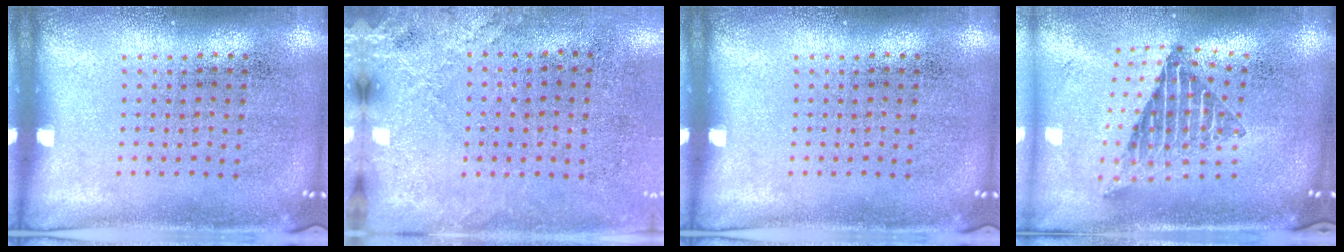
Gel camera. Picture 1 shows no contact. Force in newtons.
{"total": 2.4, "press": 2.0, "slide": 1.3}
{"total": 0.0}
{"total": 2.3, "press": 1.6, "slide": 1.6}